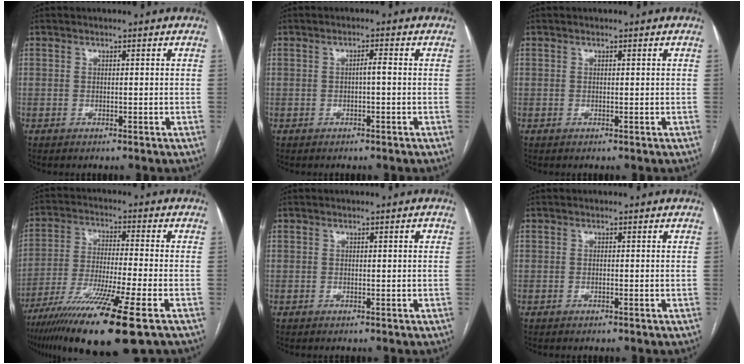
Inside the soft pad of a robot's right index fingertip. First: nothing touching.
{"total": 1.5, "force": [-0.2, 0.1, 1.4], "torque": [-0.022, 0.004, -0.003]}
{"total": 0.0}
{"total": 16.9, "force": [-10.4, 0.0, 13.3], "torque": [-0.241, -0.048, -0.182]}
{"total": 0.8, "force": [0.3, 0.1, 0.8], "torque": [-0.012, 0.002, 0.002]}
{"total": 0.0}